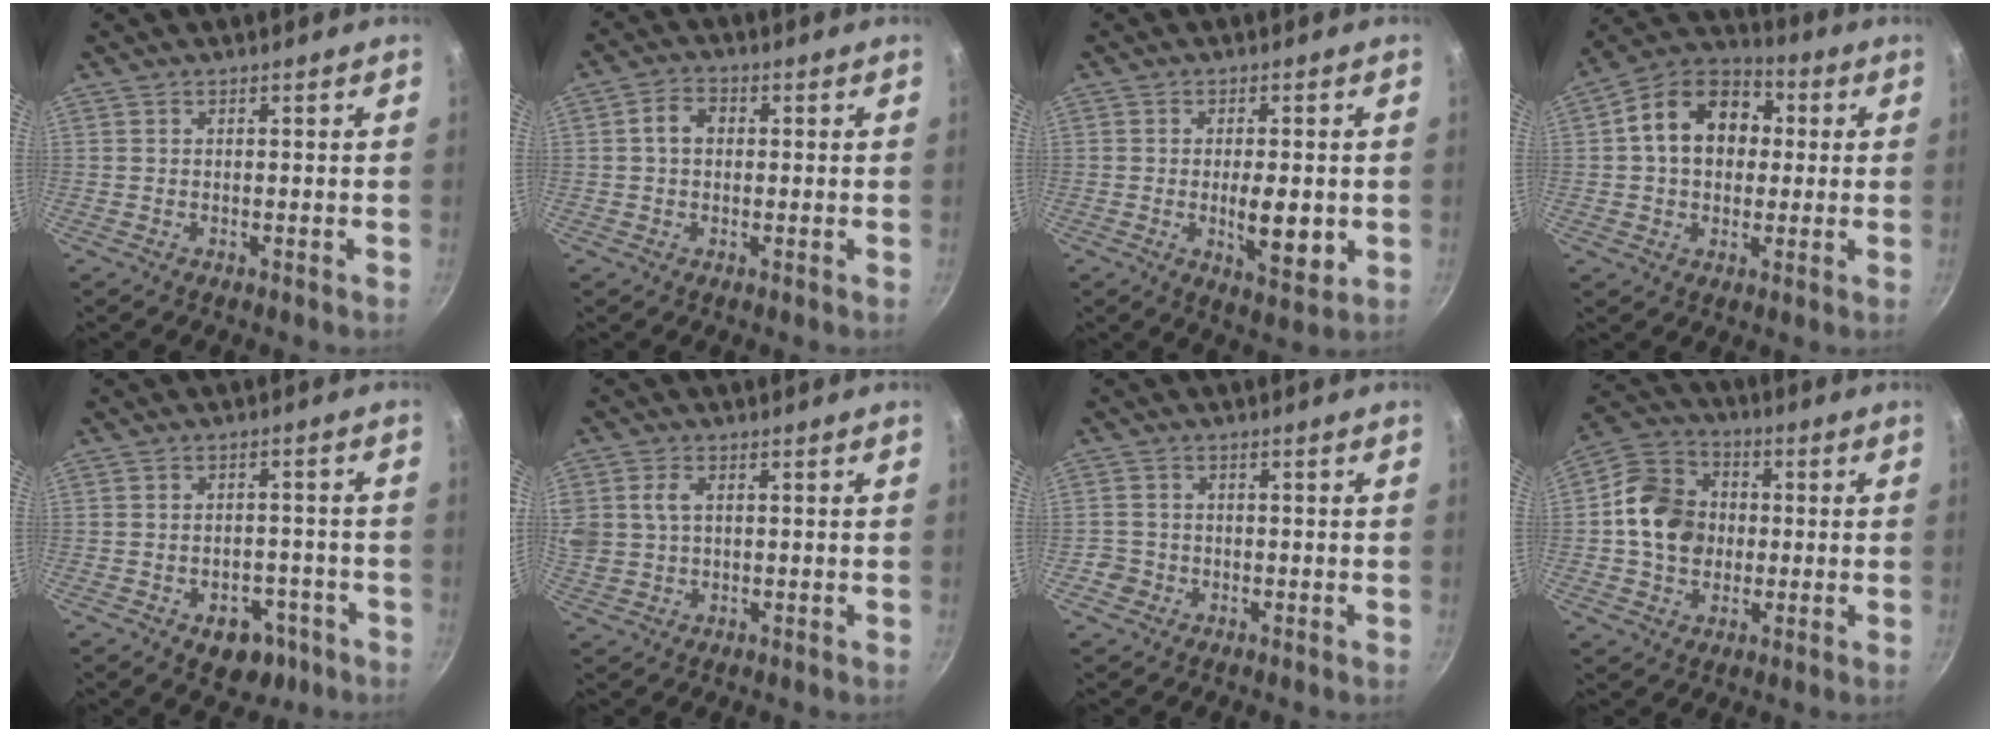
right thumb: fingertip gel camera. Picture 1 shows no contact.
{"total": 4.1, "force": [0.3, 3.1, 2.7], "torque": [-0.034, 0.013, -0.001]}
{"total": 8.2, "force": [-1.1, 3.2, 7.5], "torque": [-0.104, -0.010, -0.012]}
{"total": 15.2, "force": [2.2, 11.5, 9.7], "torque": [-0.129, 0.031, 0.016]}
{"total": 8.2, "force": [-4.1, 5.5, 4.5], "torque": [-0.026, 0.031, -0.040]}
{"total": 7.4, "force": [1.6, 5.5, 4.7], "torque": [-0.096, 0.008, 0.032]}
{"total": 3.1, "force": [-1.3, 2.8, 0.5], "torque": [0.004, 0.020, -0.022]}
{"total": 13.0, "force": [-0.1, 10.8, 7.3], "torque": [-0.106, 0.020, -0.016]}